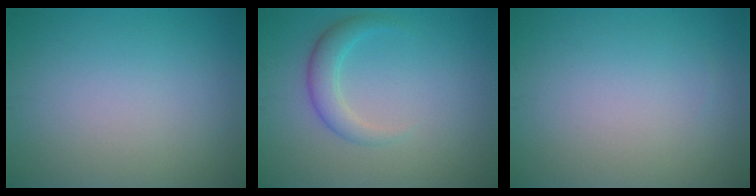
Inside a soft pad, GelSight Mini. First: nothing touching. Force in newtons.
{"total": 2.5, "press": 2.5, "slide": 0.1}
{"total": 0.0}